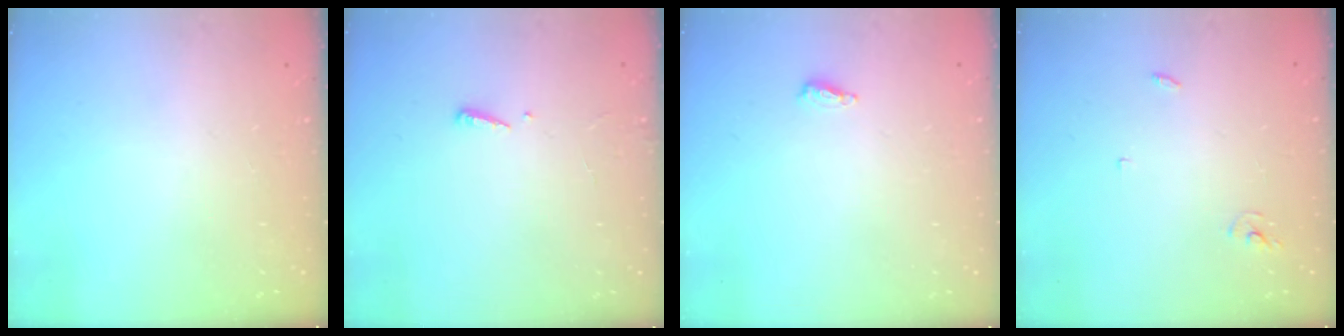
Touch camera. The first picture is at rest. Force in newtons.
{"total": 2.4, "press": 2.4, "slide": 0.2}
{"total": 4.6, "press": 4.4, "slide": 1.1}
{"total": 2.5, "press": 2.5, "slide": 0.1}